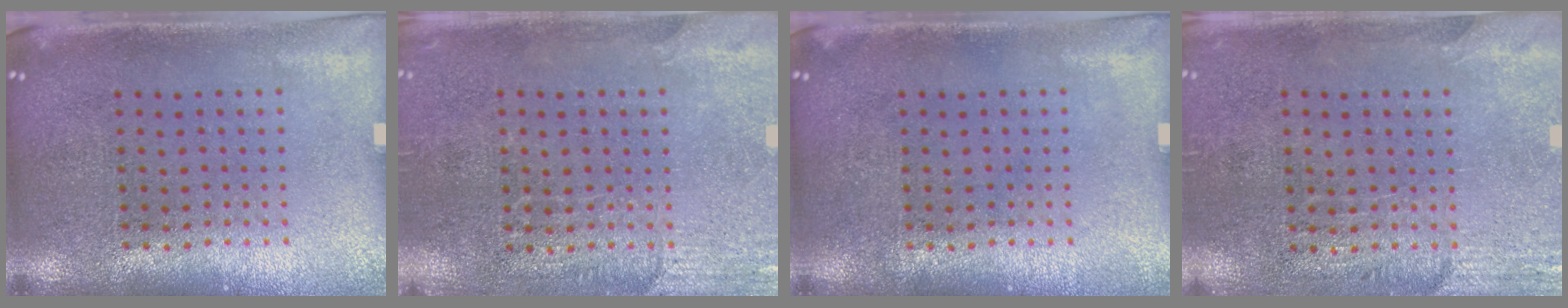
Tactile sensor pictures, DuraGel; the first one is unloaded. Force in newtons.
{"total": 2.7, "press": 2.4, "slide": 1.2}
{"total": 0.0}
{"total": 2.8, "press": 2.4, "slide": 1.3}